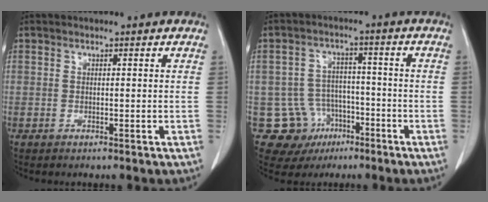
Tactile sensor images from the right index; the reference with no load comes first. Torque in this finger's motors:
{"motor_torque": [-0.77, 0.14, -0.65, -0.15]}